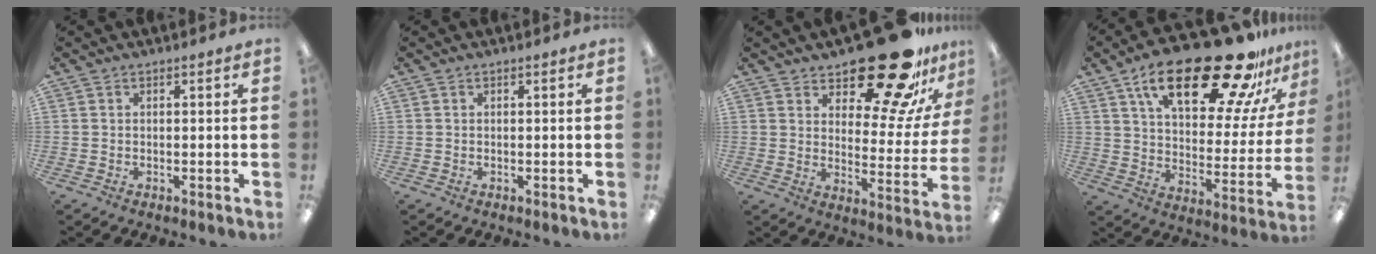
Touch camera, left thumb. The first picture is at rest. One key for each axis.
{"total": 0.0}
{"total": 22.0, "fx": 17.3, "fy": 7.5, "fz": 11.4, "tx": -0.149, "ty": -0.125, "tz": 0.284}
{"total": 27.2, "fx": 18.4, "fy": 9.5, "fz": 17.5, "tx": -0.261, "ty": -0.119, "tz": 0.299}